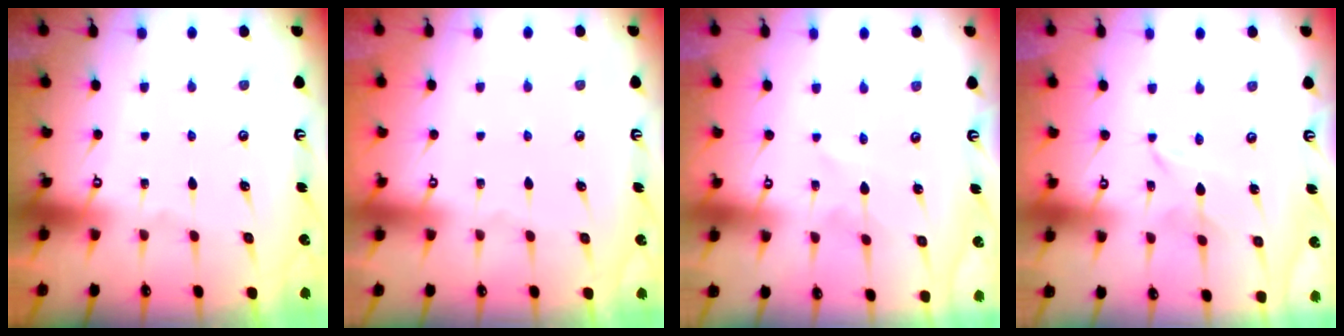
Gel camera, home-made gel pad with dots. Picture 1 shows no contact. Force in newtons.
{"total": 0.0}
{"total": 1.7, "press": 1.7, "slide": 0.1}
{"total": 1.7, "press": 1.7, "slide": 0.2}